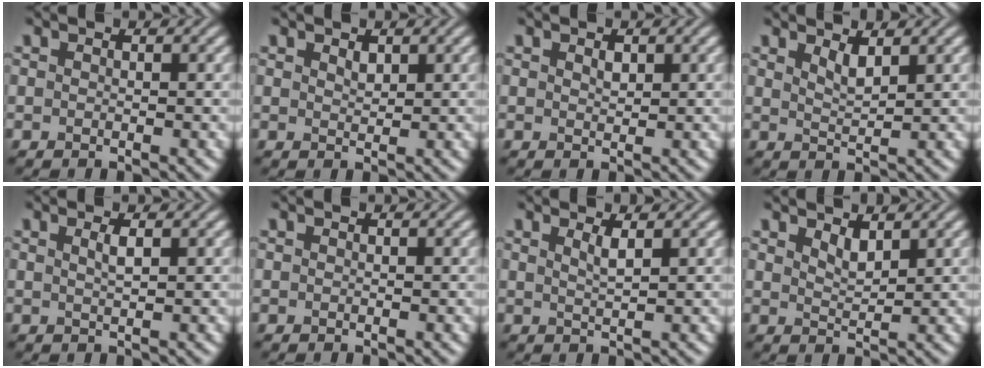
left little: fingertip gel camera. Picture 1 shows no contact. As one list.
[{"total": 1.0, "force": [0.7, 0.5, 0.5], "torque": [-0.012, -0.001, 0.015]}, {"total": 0.9, "force": [0.5, 0.5, 0.5], "torque": [-0.012, 0.000, 0.011]}, {"total": 1.7, "force": [1.2, 0.4, 1.1], "torque": [-0.023, -0.004, 0.025]}, {"total": 1.3, "force": [0.5, 0.3, 1.1], "torque": [-0.020, 0.003, 0.008]}, {"total": 0.0}, {"total": 1.5, "force": [0.8, 0.3, 1.2], "torque": [-0.018, 0.001, 0.011]}, {"total": 1.7, "force": [1.3, 0.5, 1.0], "torque": [-0.022, -0.004, 0.027]}]